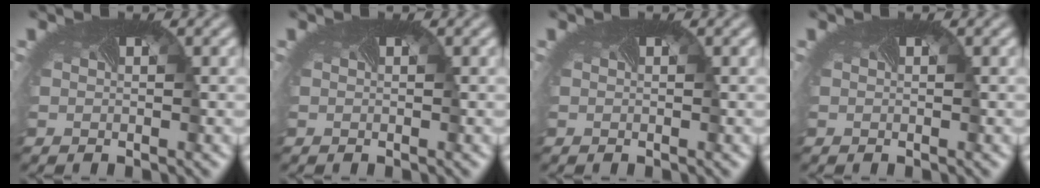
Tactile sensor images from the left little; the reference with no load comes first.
{"total": 0.0}
{"total": 0.0}
{"total": 0.0}